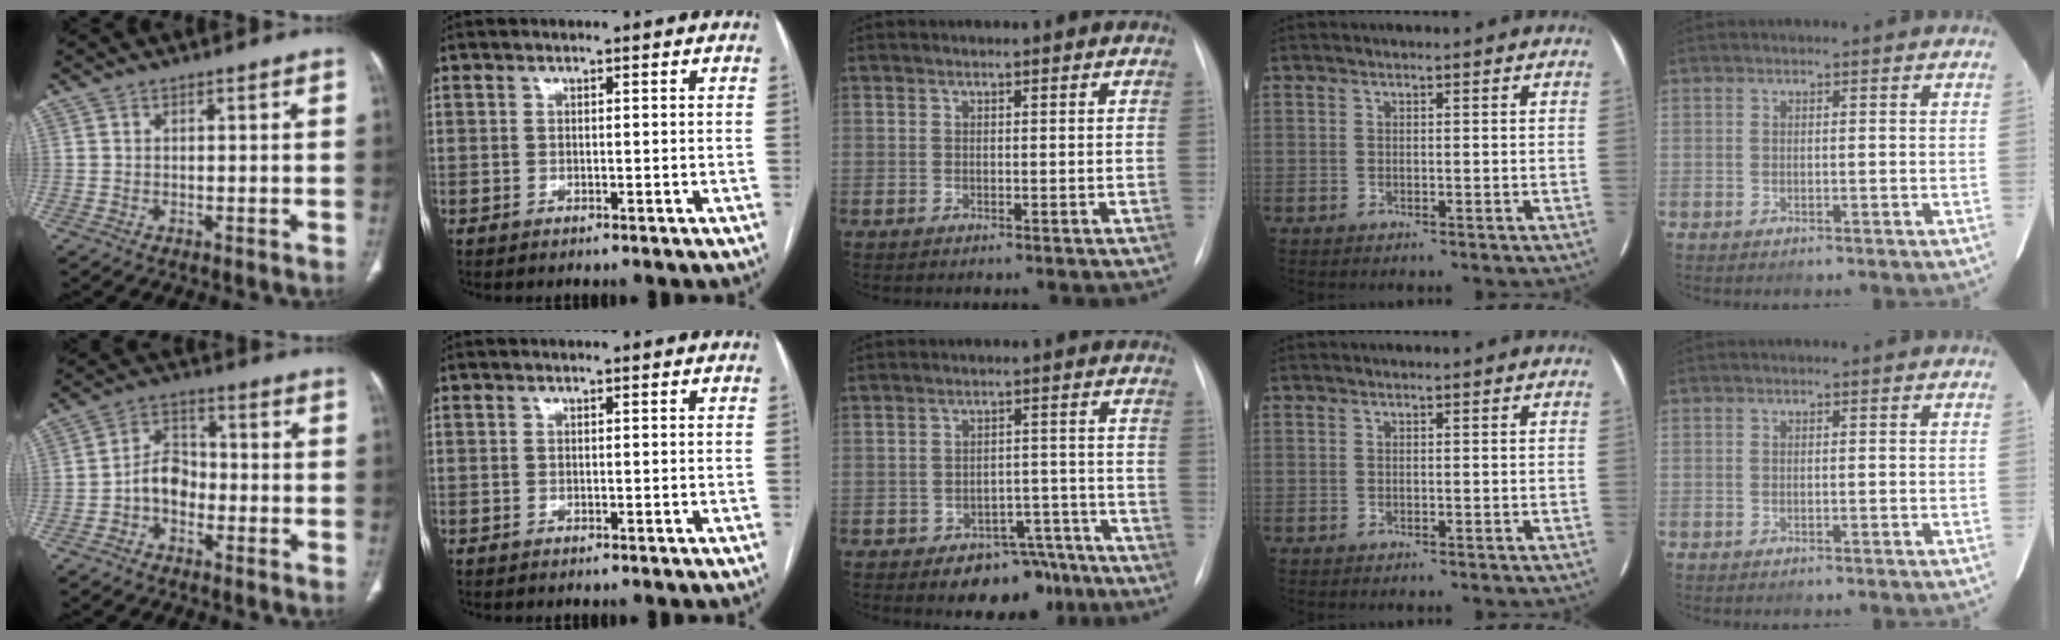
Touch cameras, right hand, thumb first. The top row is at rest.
{"thumb": {"total": 6.3, "force": [-2.2, 4.5, 3.8], "torque": [-0.050, 0.029, -0.052]}, "middle": {"total": 8.2, "force": [-6.0, 4.5, 3.4], "torque": [-0.016, 0.029, -0.079]}}